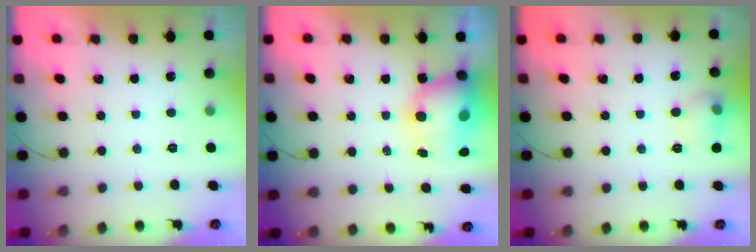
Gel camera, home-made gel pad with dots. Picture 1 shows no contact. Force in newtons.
{"total": 10.2, "press": 10.0, "slide": 2.0}
{"total": 7.0, "press": 6.9, "slide": 1.3}